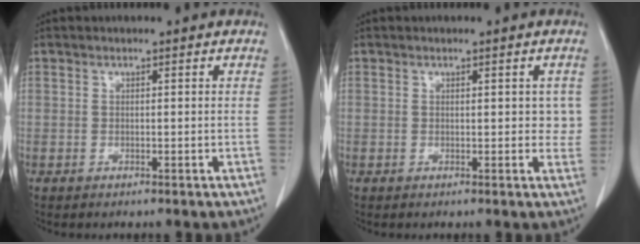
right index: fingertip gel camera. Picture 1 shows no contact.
{"total": 3.0, "force": [0.5, 1.6, 2.5], "torque": [-0.021, 0.005, 0.004]}